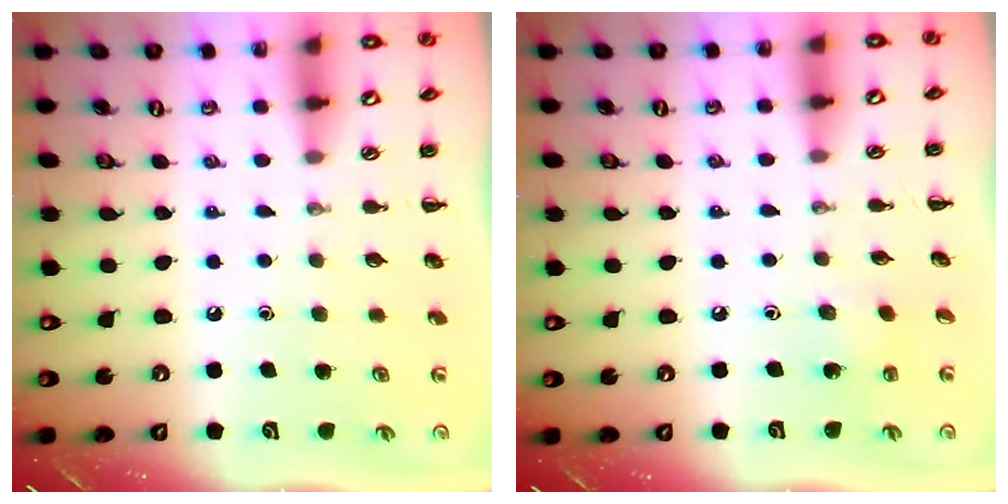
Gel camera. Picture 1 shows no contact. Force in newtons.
{"total": 1.9, "press": 1.8, "slide": 0.6}